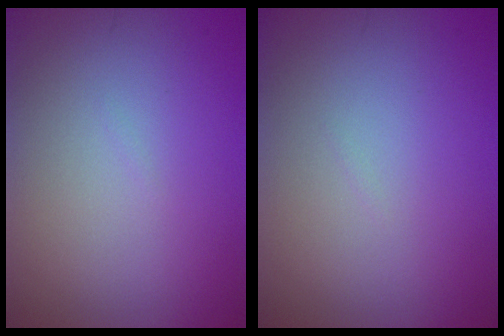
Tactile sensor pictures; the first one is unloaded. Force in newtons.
{"total": 0.0}